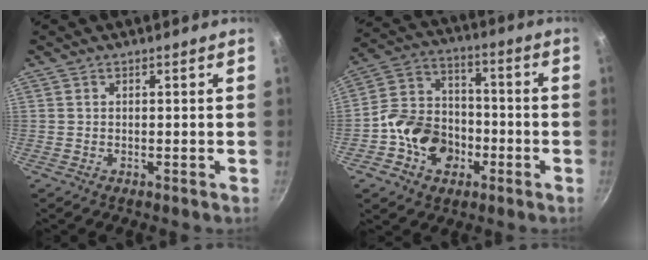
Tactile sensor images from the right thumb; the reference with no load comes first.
{"total": 14.0, "force": [-4.6, 11.0, 7.4], "torque": [-0.107, 0.045, -0.091]}